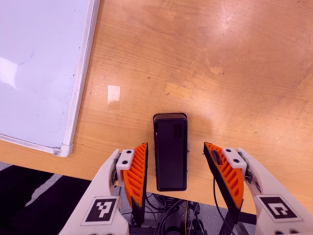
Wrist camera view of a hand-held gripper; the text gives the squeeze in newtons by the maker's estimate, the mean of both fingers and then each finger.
{"total": 0.0}